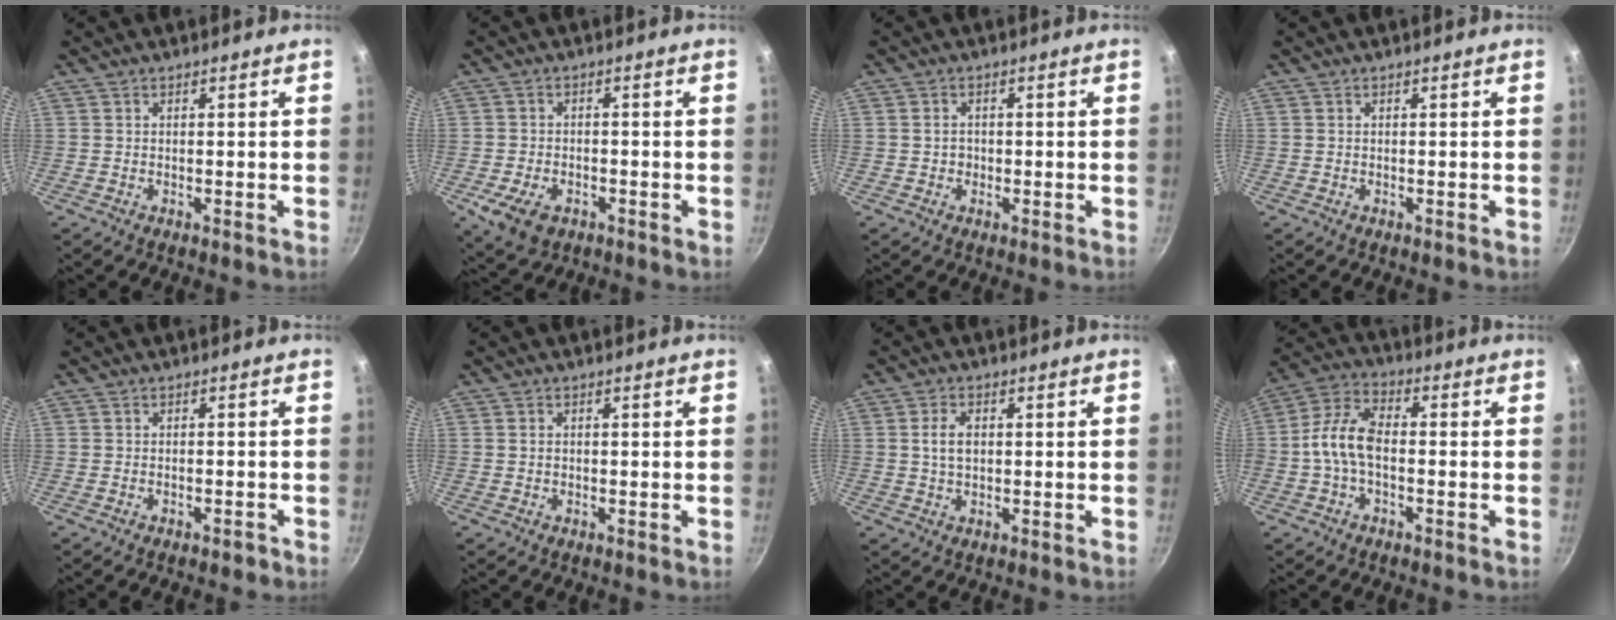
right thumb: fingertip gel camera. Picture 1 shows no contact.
{"total": 6.9, "force": [-2.9, 4.4, 4.5], "torque": [-0.083, 0.003, -0.047]}
{"total": 1.8, "force": [-0.2, 1.6, 0.7], "torque": [-0.006, 0.005, -0.004]}
{"total": 0.0}
{"total": 1.2, "force": [-0.9, 0.5, 0.6], "torque": [-0.006, 0.014, -0.006]}
{"total": 0.9, "force": [0.0, 0.8, 0.5], "torque": [-0.006, 0.003, 0.001]}
{"total": 3.8, "force": [0.5, 2.3, 3.0], "torque": [-0.048, 0.005, 0.008]}
{"total": 8.9, "force": [-1.5, 5.1, 7.2], "torque": [-0.139, 0.037, -0.042]}